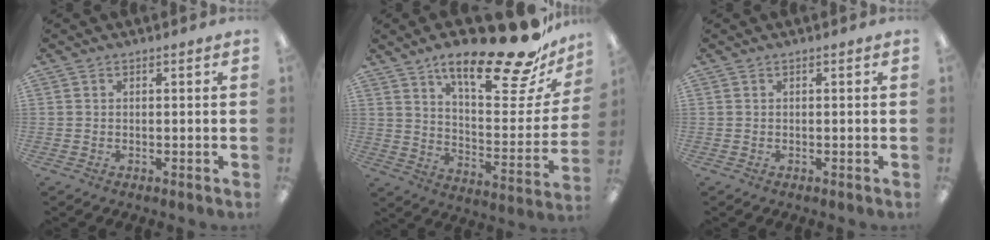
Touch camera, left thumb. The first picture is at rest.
{"total": 23.1, "force": [17.1, 5.7, 14.5], "torque": [-0.215, -0.122, 0.276]}
{"total": 0.0}